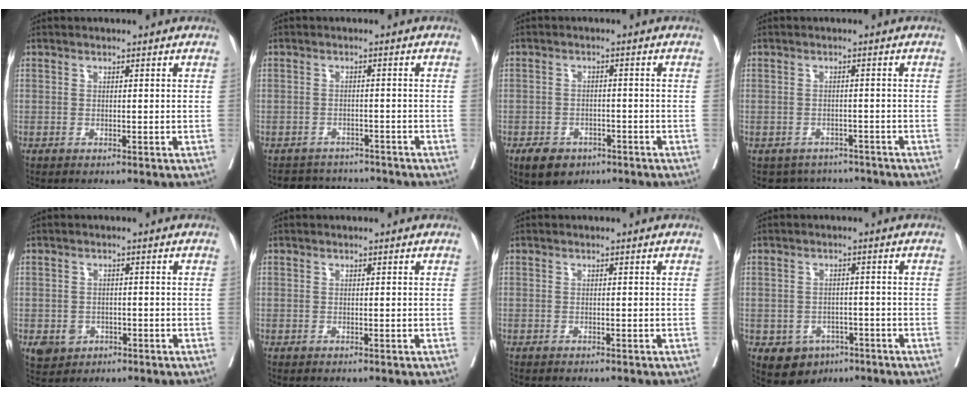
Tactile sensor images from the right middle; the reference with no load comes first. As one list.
[{"total": 5.2, "force": [-5.0, 1.4, -0.2], "torque": [0.007, 0.010, -0.070]}, {"total": 5.1, "force": [-3.3, 3.3, 2.0], "torque": [-0.033, 0.001, -0.047]}, {"total": 5.1, "force": [-4.5, 2.4, -0.3], "torque": [0.014, 0.013, -0.057]}, {"total": 4.2, "force": [-1.8, 3.6, 1.2], "torque": [-0.016, 0.002, -0.021]}, {"total": 0.0}, {"total": 0.9, "force": [-0.8, 0.2, 0.3], "torque": [-0.005, -0.001, -0.013]}, {"total": 5.6, "force": [-2.9, 4.4, 1.8], "torque": [-0.026, 0.004, -0.034]}]